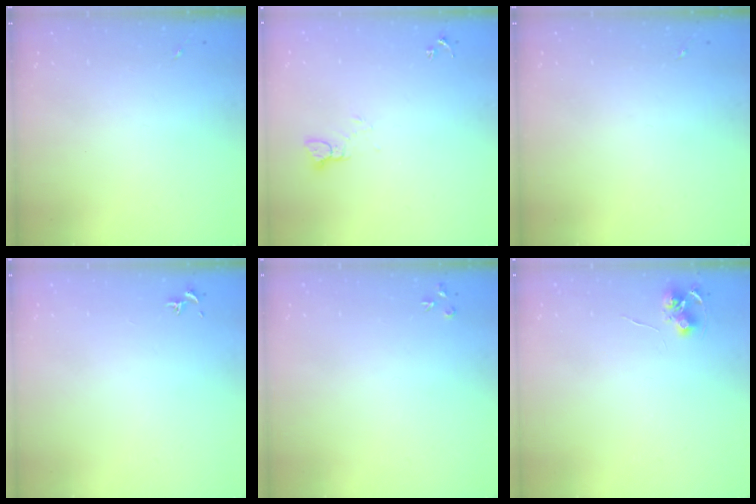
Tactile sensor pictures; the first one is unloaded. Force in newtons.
{"total": 3.1, "press": 3.1, "slide": 0.2}
{"total": 0.0}
{"total": 0.8, "press": 0.7, "slide": 0.3}
{"total": 3.5, "press": 3.5, "slide": 0.4}
{"total": 7.9, "press": 7.9, "slide": 0.5}